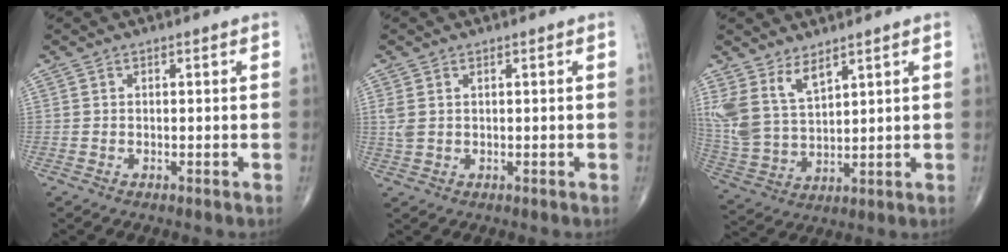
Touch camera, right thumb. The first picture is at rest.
{"total": 2.4, "force": [0.8, 1.5, 1.7], "torque": [-0.051, 0.007, 0.022]}
{"total": 10.4, "force": [6.4, 4.9, 6.6], "torque": [-0.132, -0.028, 0.149]}